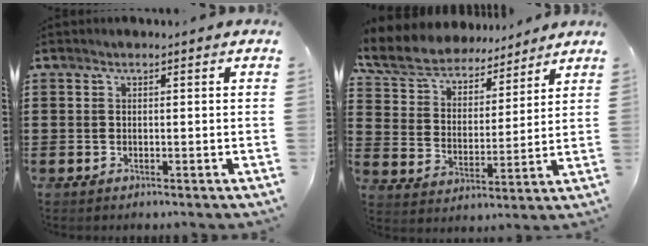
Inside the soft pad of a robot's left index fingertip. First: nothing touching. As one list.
[{"total": 6.8, "force": [6.3, 2.1, 1.5], "torque": [-0.064, -0.036, 0.110]}]